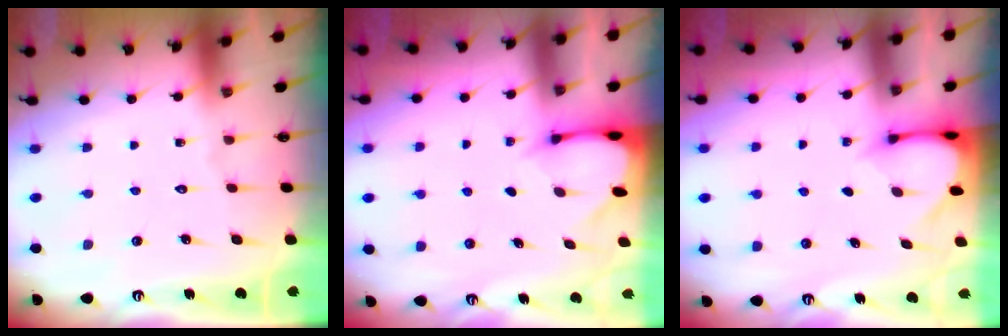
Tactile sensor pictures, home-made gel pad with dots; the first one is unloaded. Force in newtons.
{"total": 2.0, "press": 2.0, "slide": 0.1}
{"total": 3.3, "press": 3.3, "slide": 0.3}